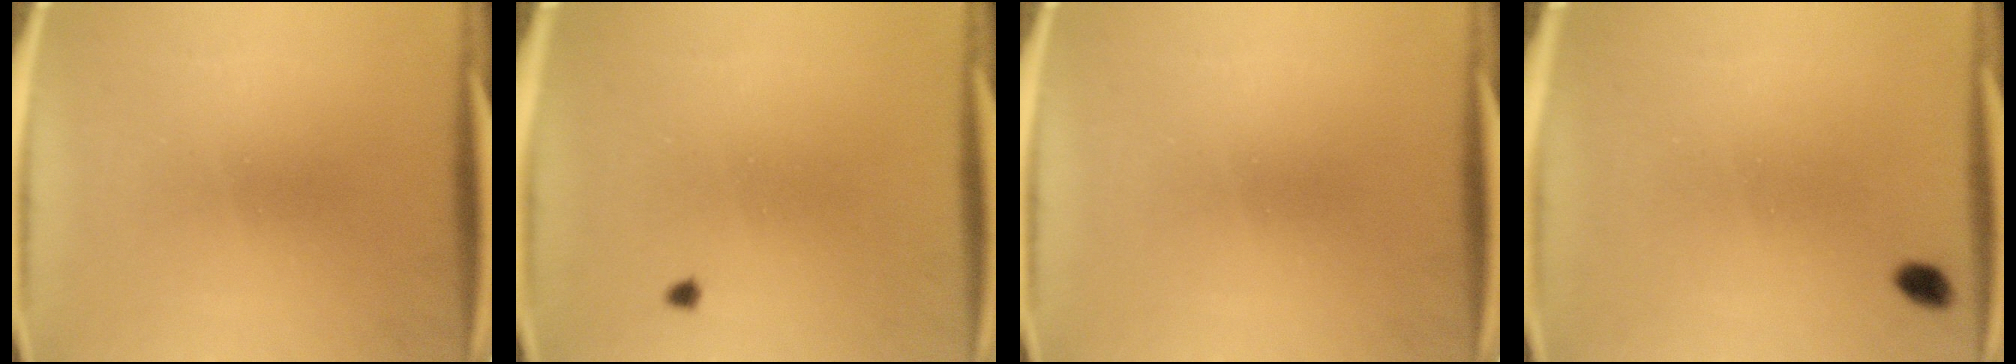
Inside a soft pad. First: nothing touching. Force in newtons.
{"total": 0.6}
{"total": 0.0}
{"total": 2.0}